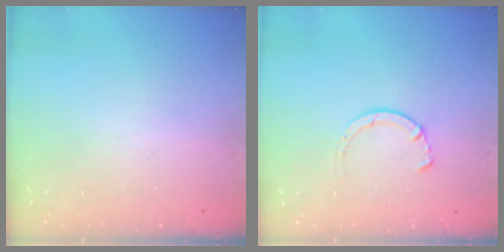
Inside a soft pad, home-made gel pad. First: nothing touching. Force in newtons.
{"total": 1.5, "press": 1.5, "slide": 0.3}